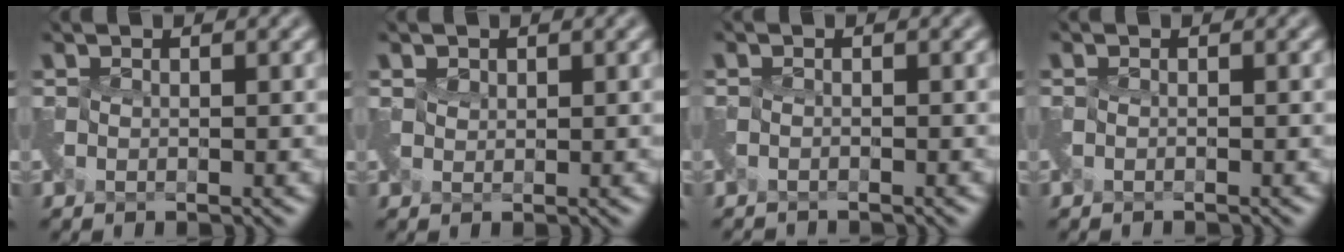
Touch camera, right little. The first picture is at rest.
{"total": 1.0, "force": [0.9, 0.4, 0.0], "torque": [-0.001, 0.006, 0.020]}
{"total": 1.5, "force": [-1.4, -0.4, -0.5], "torque": [0.008, -0.016, -0.034]}
{"total": 0.9, "force": [-0.8, -0.2, -0.4], "torque": [0.007, -0.008, -0.021]}